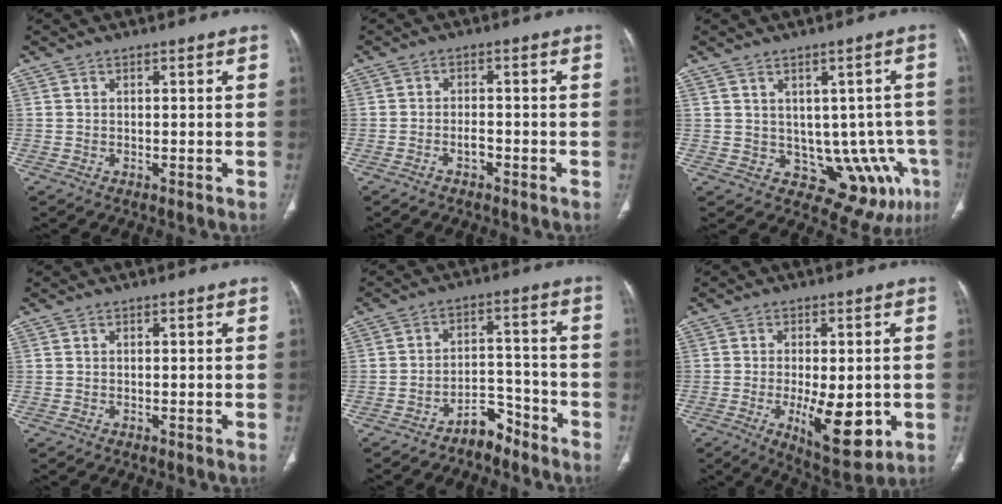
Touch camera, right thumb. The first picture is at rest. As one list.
[{"total": 1.7, "force": [-1.1, 0.8, 1.0], "torque": [-0.020, 0.010, -0.020]}, {"total": 10.3, "force": [-2.2, 6.7, 7.6], "torque": [-0.061, 0.007, -0.008]}, {"total": 0.0}, {"total": 5.7, "force": [-4.7, 2.7, 1.7], "torque": [-0.010, 0.061, -0.078]}, {"total": 12.2, "force": [-2.8, 5.2, 10.7], "torque": [-0.145, -0.017, -0.031]}]